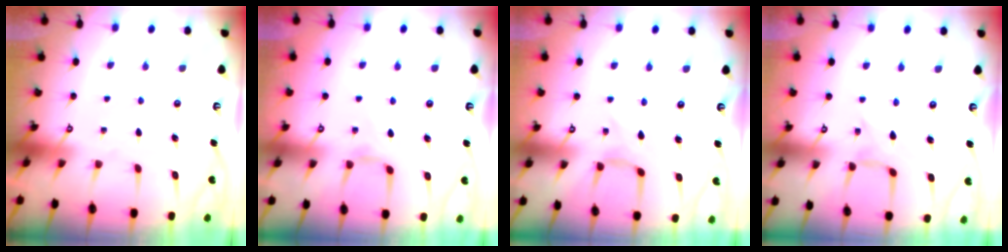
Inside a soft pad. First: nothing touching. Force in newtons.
{"total": 2.2, "press": 2.2, "slide": 0.4}
{"total": 0.0}
{"total": 0.0}